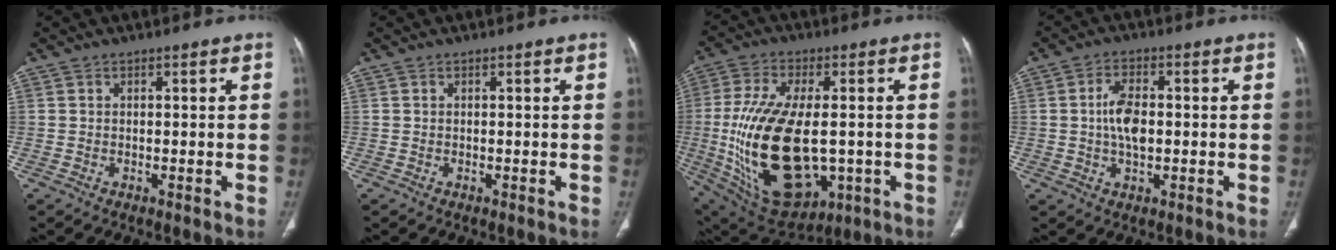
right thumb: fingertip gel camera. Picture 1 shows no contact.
{"total": 0.0}
{"total": 25.5, "force": [-3.0, 13.5, 21.4], "torque": [-0.431, -0.015, -0.018]}
{"total": 6.2, "force": [0.1, 3.3, 5.3], "torque": [-0.100, 0.006, -0.001]}